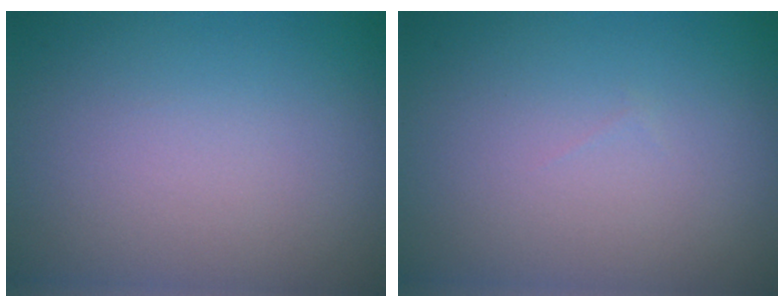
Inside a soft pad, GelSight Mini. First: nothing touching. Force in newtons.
{"total": 0.0}